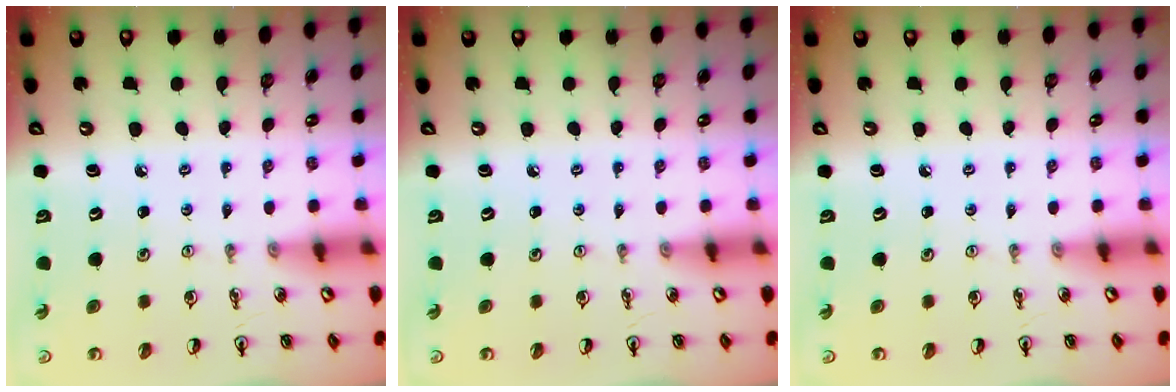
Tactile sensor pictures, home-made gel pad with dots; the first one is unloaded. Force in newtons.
{"total": 0.0}
{"total": 0.0}